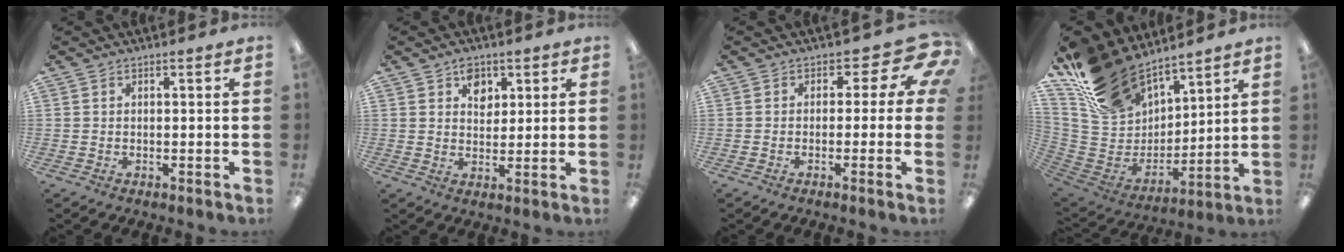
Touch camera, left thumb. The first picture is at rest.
{"total": 5.1, "force": [2.7, 3.7, 2.2], "torque": [-0.013, -0.007, 0.042]}
{"total": 6.8, "force": [1.8, 4.2, 5.0], "torque": [-0.060, -0.012, 0.030]}
{"total": 21.1, "force": [16.8, 10.2, 7.8], "torque": [-0.166, -0.105, 0.313]}